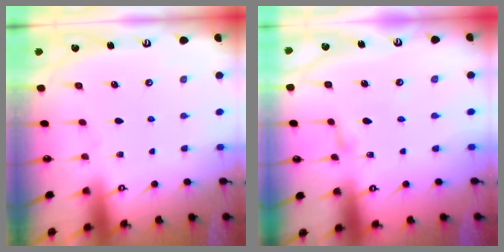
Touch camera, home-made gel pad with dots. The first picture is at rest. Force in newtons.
{"total": 2.7, "press": 2.7, "slide": 0.2}